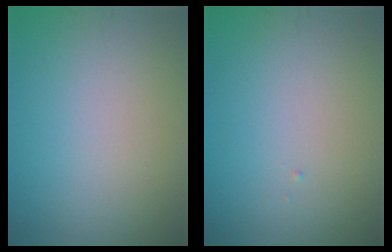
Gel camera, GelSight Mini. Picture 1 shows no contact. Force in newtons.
{"total": 0.0}